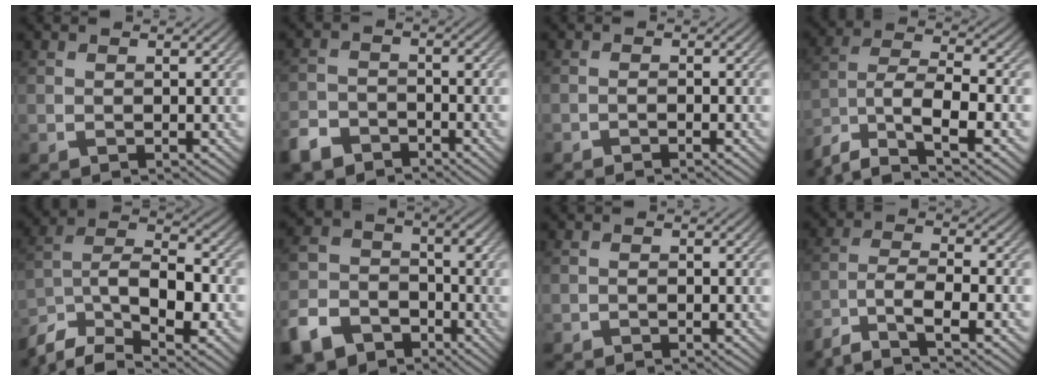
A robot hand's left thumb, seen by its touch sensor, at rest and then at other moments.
{"total": 5.0, "force": [-4.0, 2.4, 1.8], "torque": [-0.040, -0.005, -0.085]}
{"total": 1.2, "force": [-1.0, 0.0, 0.6], "torque": [-0.014, 0.004, -0.019]}
{"total": 11.5, "force": [-7.1, 4.4, 7.9], "torque": [-0.162, -0.013, -0.136]}
{"total": 12.6, "force": [-7.0, 6.0, 8.6], "torque": [-0.174, -0.011, -0.131]}
{"total": 9.5, "force": [-5.6, 6.5, 4.1], "torque": [-0.114, -0.016, -0.118]}
{"total": 0.5, "force": [-0.5, 0.1, 0.2], "torque": [-0.002, 0.001, -0.008]}
{"total": 8.5, "force": [-6.1, 2.2, 5.5], "torque": [-0.110, -0.005, -0.118]}